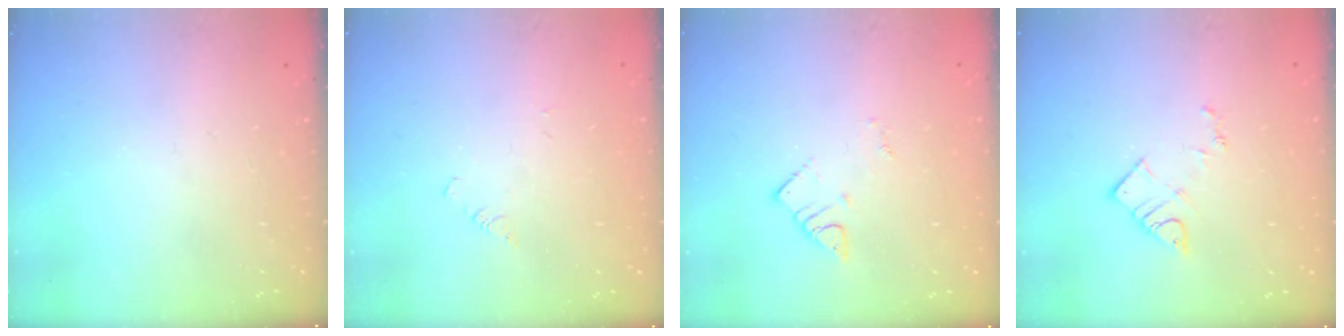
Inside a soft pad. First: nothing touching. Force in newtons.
{"total": 1.3, "press": 1.3, "slide": 0.2}
{"total": 1.9, "press": 1.9, "slide": 0.2}
{"total": 6.2, "press": 6.1, "slide": 0.6}